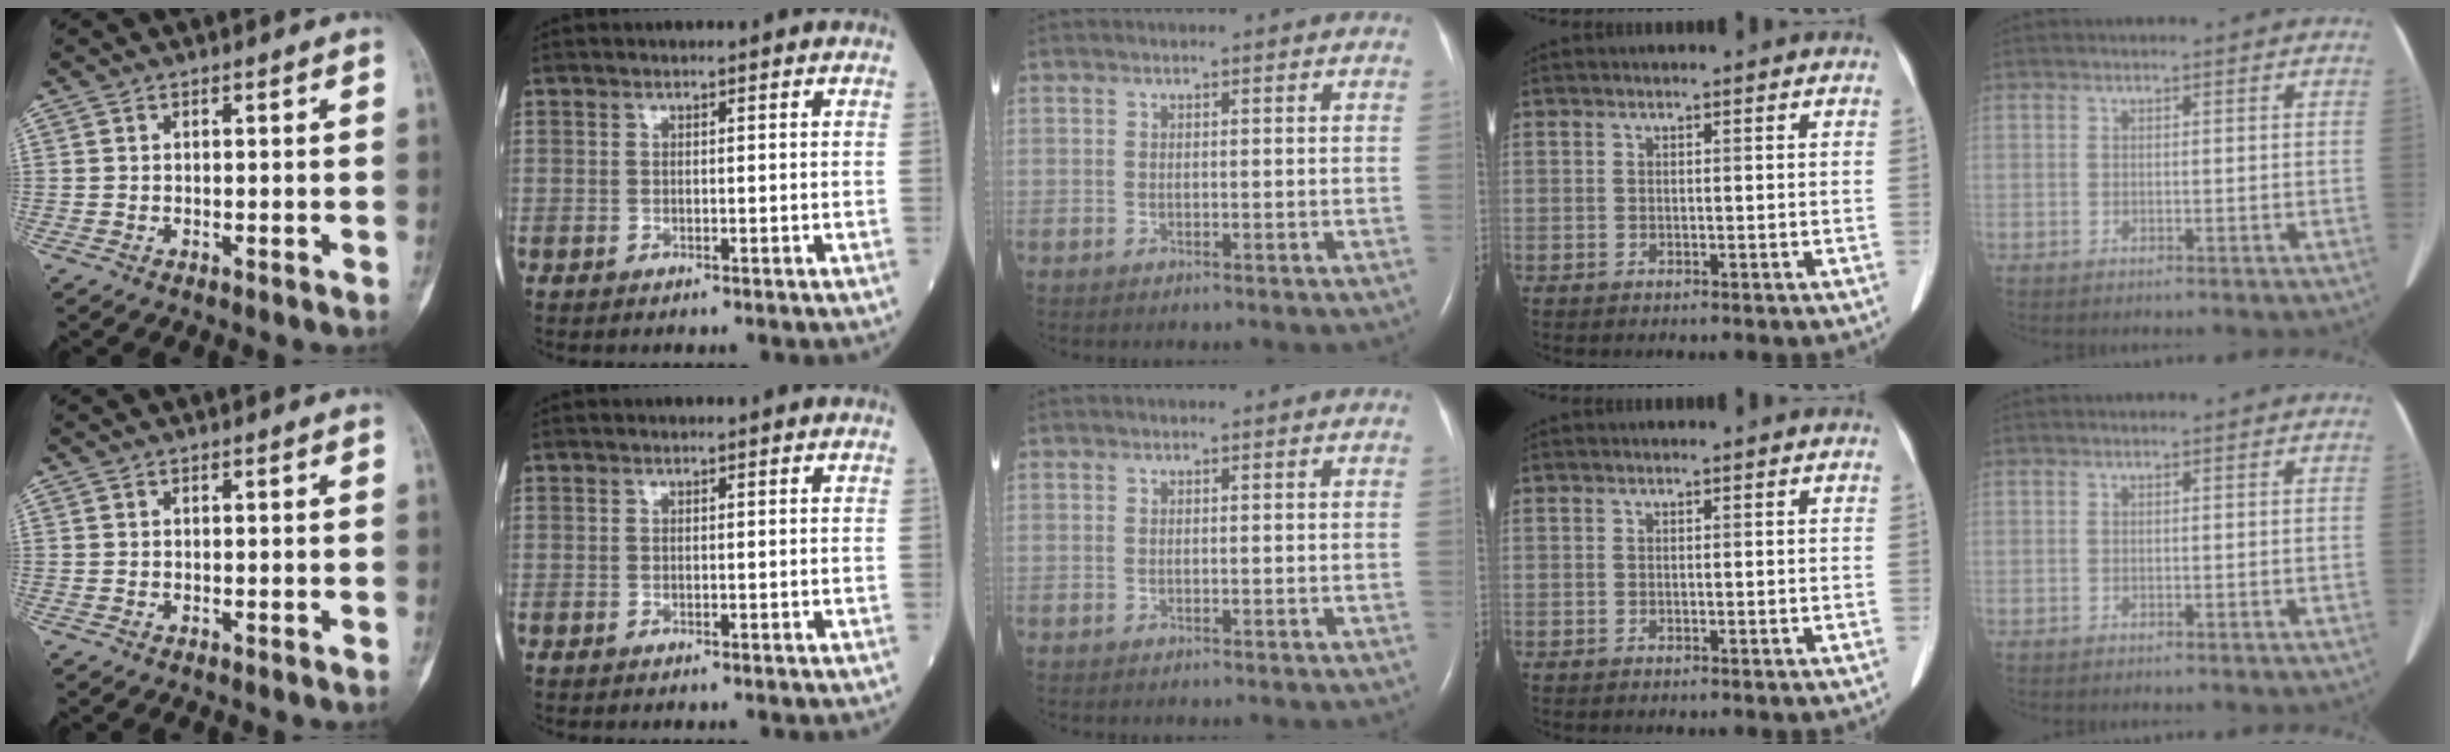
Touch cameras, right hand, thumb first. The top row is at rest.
{}